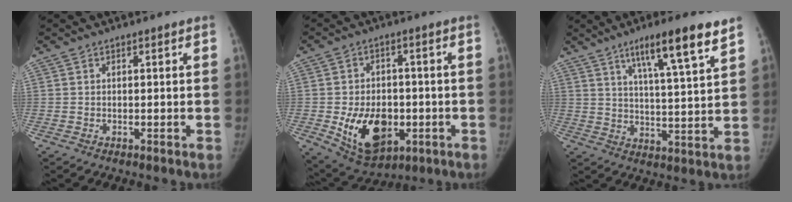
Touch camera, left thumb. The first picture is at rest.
{"total": 13.7, "force": [-3.5, 9.2, 9.5], "torque": [-0.120, 0.004, -0.039]}
{"total": 12.5, "force": [7.8, 1.4, 9.7], "torque": [-0.149, -0.035, 0.124]}